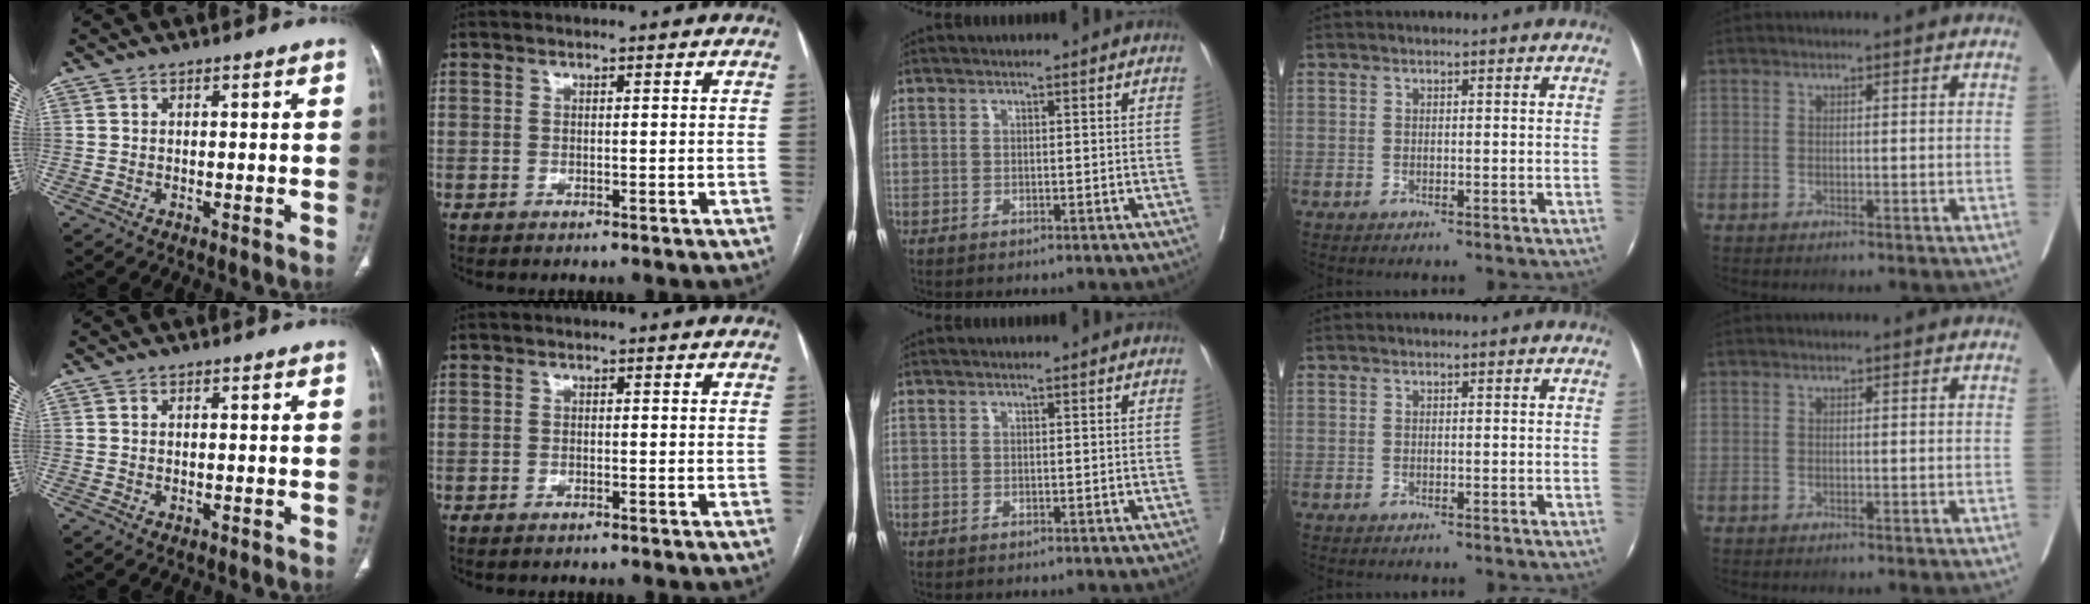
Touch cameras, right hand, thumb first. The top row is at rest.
{"thumb": {"total": 0.7, "force": [-0.2, 0.4, 0.6], "torque": [-0.017, -0.001, 0.000]}, "index": {"total": 0.9, "force": [-0.8, 0.2, 0.4], "torque": [-0.008, -0.001, -0.010]}}